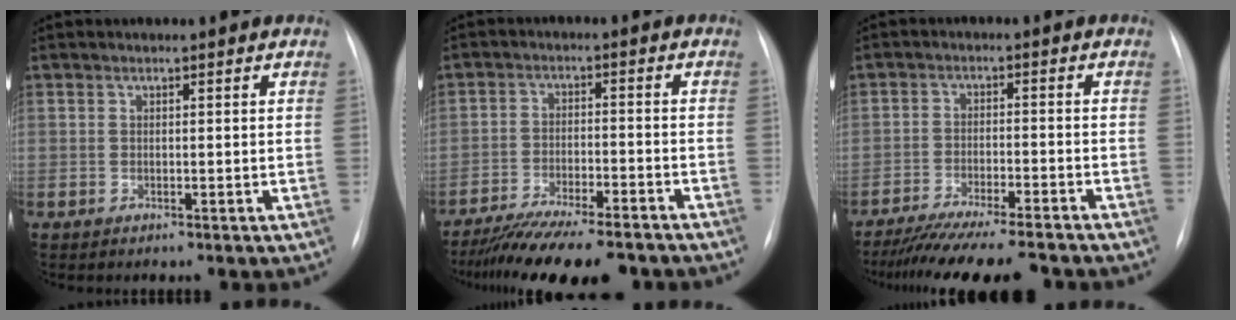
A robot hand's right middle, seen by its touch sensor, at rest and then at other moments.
{"total": 15.6, "force": [-13.5, 2.3, 7.5], "torque": [-0.134, -0.017, -0.203]}
{"total": 15.2, "force": [-13.5, 1.1, 6.8], "torque": [-0.115, -0.029, -0.197]}